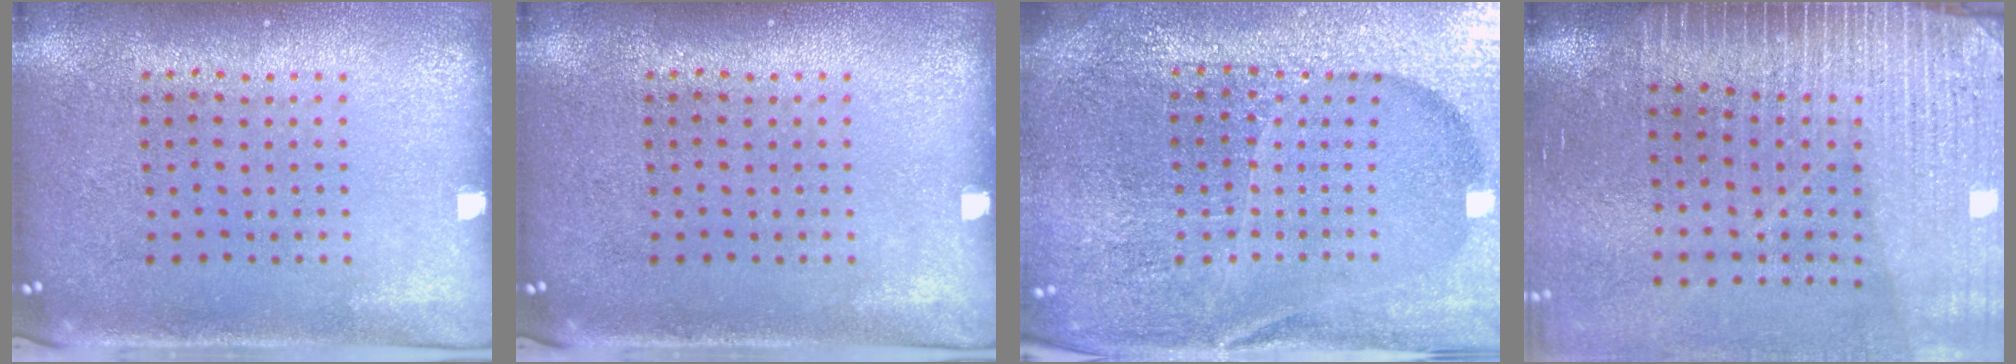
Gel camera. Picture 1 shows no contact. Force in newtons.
{"total": 0.0}
{"total": 6.1, "press": 5.4, "slide": 2.8}
{"total": 3.7, "press": 3.2, "slide": 1.7}